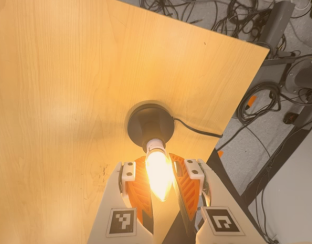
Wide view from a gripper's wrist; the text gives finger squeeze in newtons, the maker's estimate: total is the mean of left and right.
{"total": 15.0, "left": 14.0, "right": 16.0}